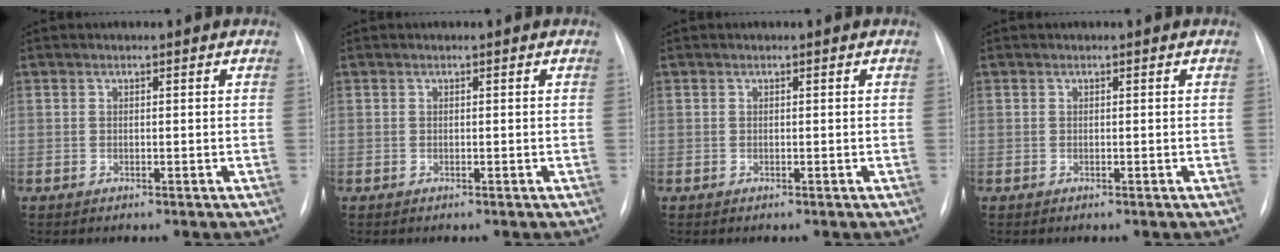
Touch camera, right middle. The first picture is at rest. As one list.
[{"total": 0.0}, {"total": 0.0}, {"total": 0.0}]